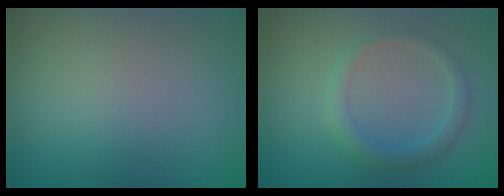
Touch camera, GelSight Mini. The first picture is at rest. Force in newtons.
{"total": 1.8, "press": 1.8, "slide": 0.1}